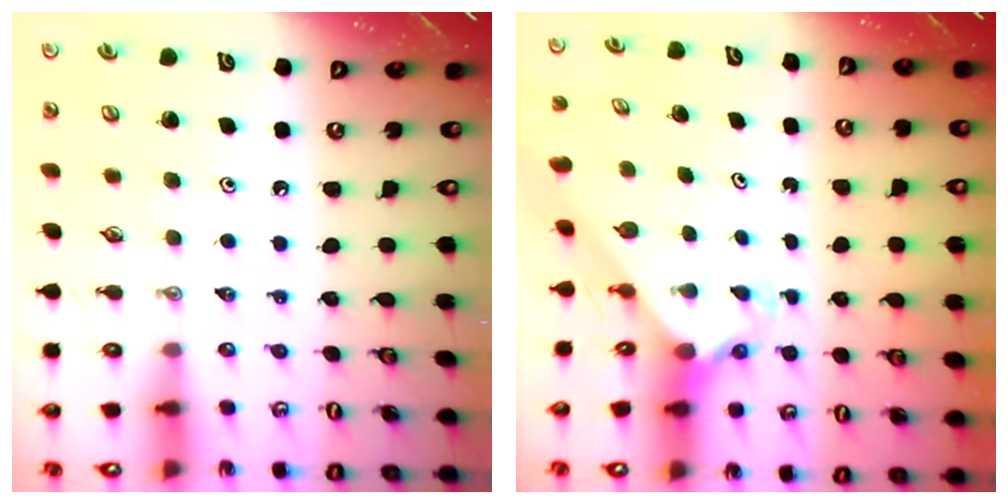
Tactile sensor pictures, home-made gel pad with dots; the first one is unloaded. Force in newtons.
{"total": 2.3, "press": 2.3, "slide": 0.2}